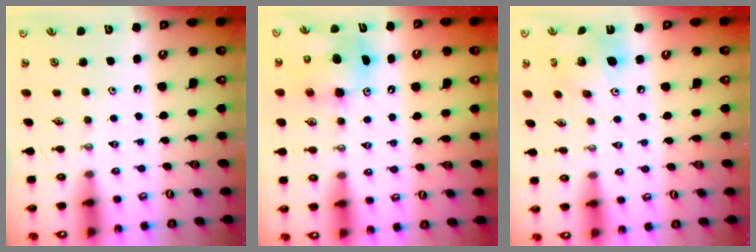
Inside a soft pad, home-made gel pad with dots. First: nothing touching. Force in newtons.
{"total": 8.1, "press": 8.0, "slide": 1.6}
{"total": 12.6, "press": 12.5, "slide": 2.2}